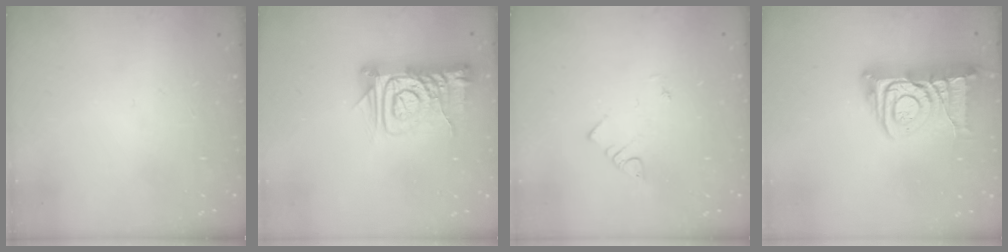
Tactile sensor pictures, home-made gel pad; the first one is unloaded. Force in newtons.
{"total": 13.2, "press": 13.1, "slide": 1.6}
{"total": 2.1, "press": 2.1, "slide": 0.4}
{"total": 13.5, "press": 13.4, "slide": 1.5}